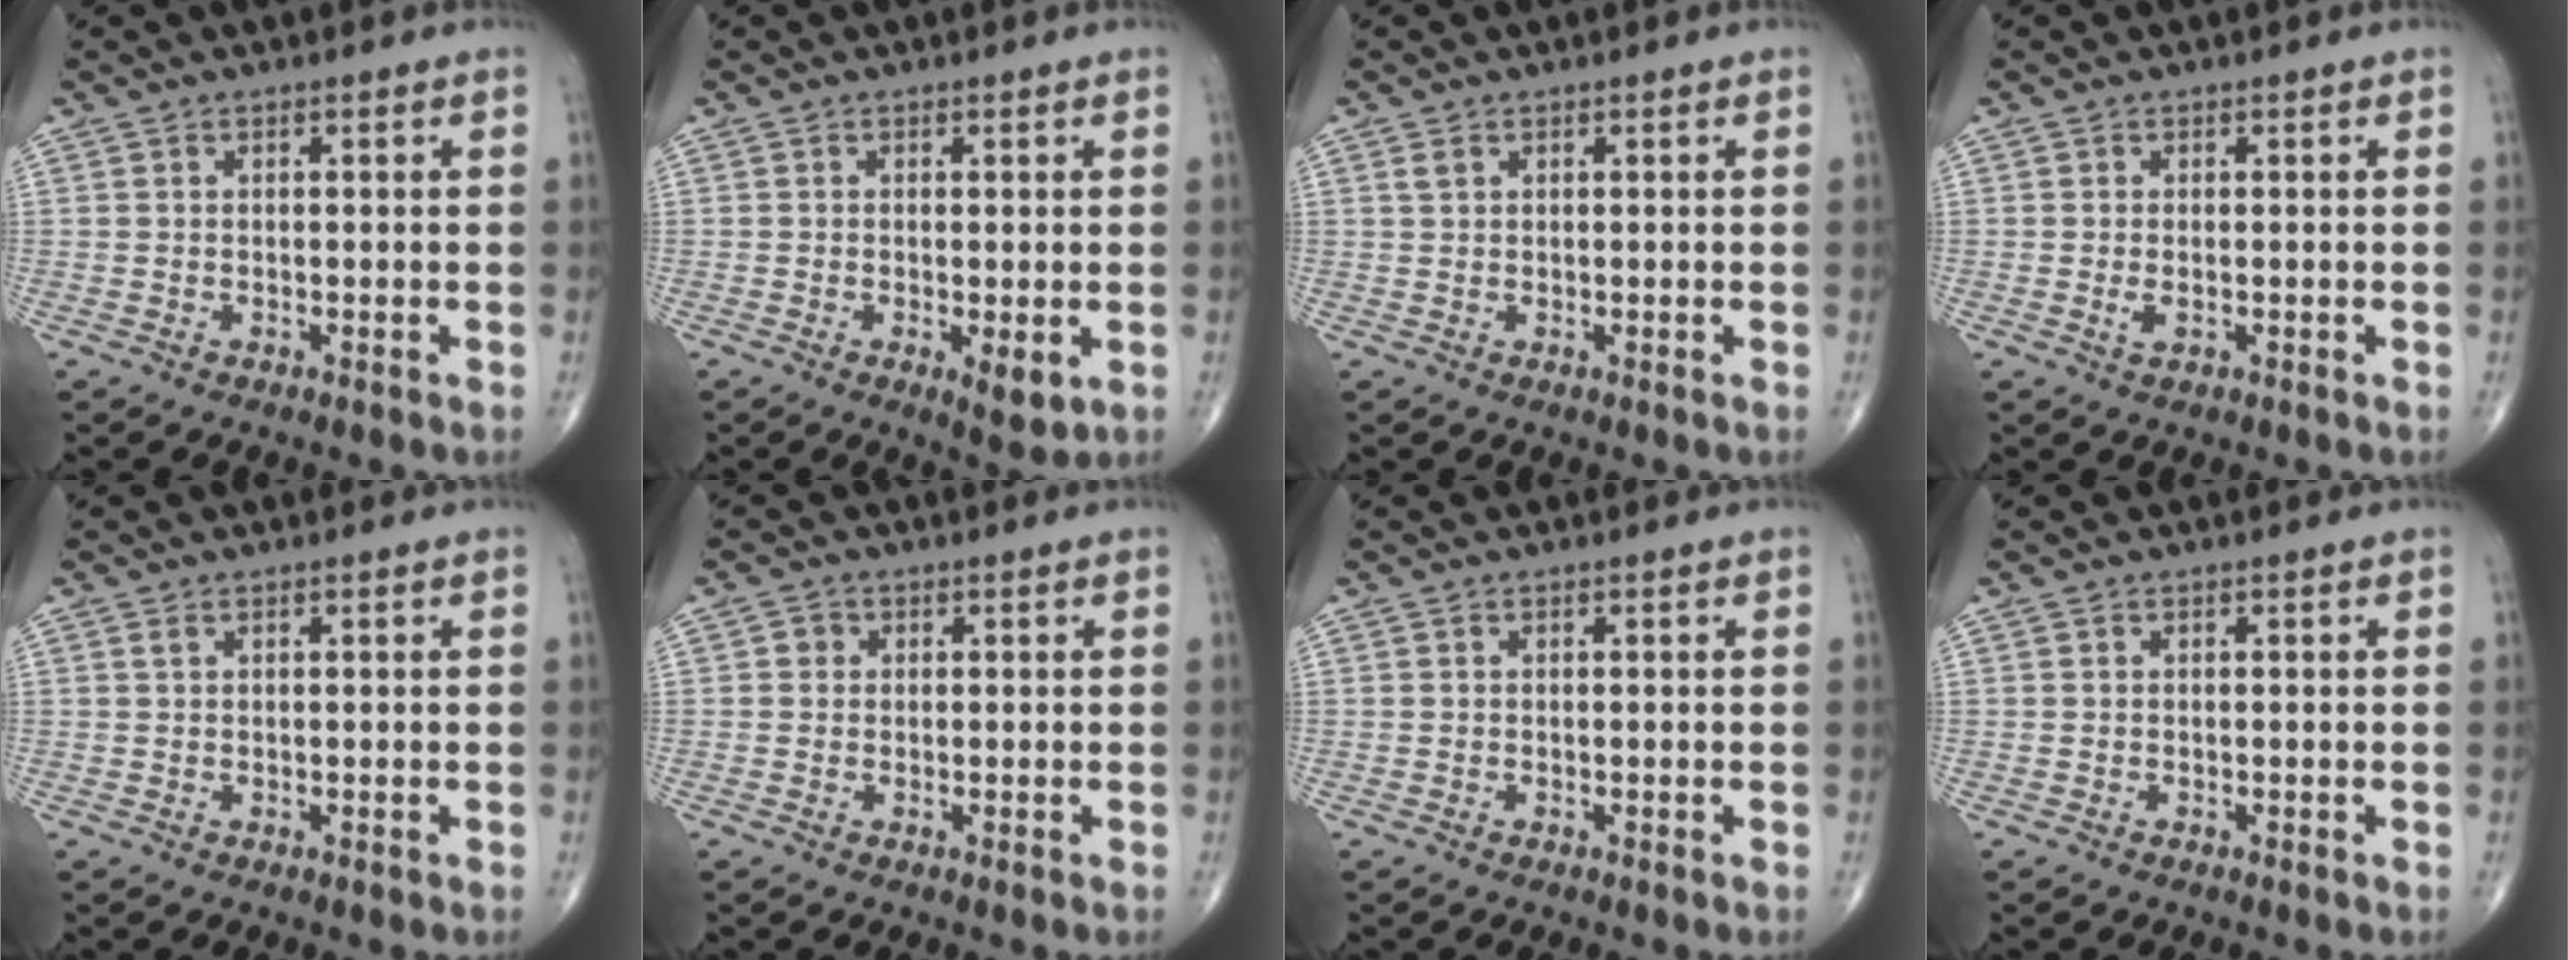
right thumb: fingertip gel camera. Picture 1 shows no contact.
{"total": 3.9, "force": [-0.8, 1.3, 3.6], "torque": [-0.054, -0.012, -0.012]}
{"total": 1.2, "force": [0.7, 0.7, 0.6], "torque": [-0.010, 0.004, 0.014]}
{"total": 1.4, "force": [-0.2, 0.6, 1.3], "torque": [-0.026, -0.006, -0.004]}
{"total": 0.6, "force": [0.4, 0.3, 0.4], "torque": [-0.008, 0.004, 0.008]}
{"total": 1.4, "force": [0.2, 1.4, 0.4], "torque": [0.001, 0.002, -0.001]}
{"total": 0.0}
{"total": 0.0}